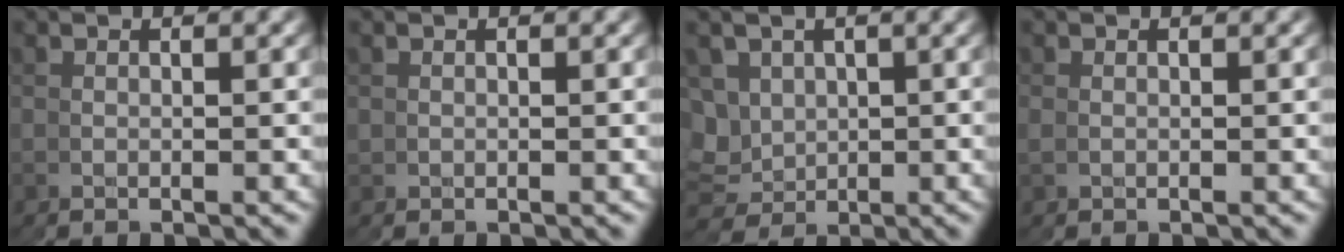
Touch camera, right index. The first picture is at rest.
{"total": 1.1, "force": [0.0, 1.0, -0.5], "torque": [0.009, -0.007, 0.004]}
{"total": 7.0, "force": [-0.6, 6.9, 1.3], "torque": [-0.054, -0.054, 0.012]}
{"total": 0.8, "force": [0.0, 0.6, -0.5], "torque": [0.008, -0.004, 0.000]}